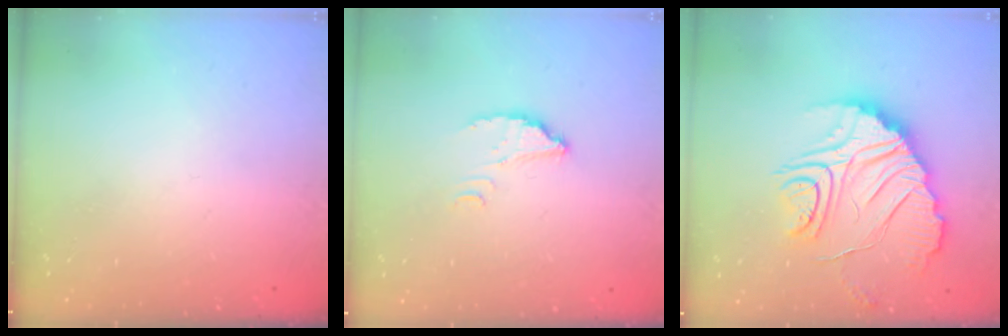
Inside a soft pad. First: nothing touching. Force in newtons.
{"total": 2.6, "press": 2.6, "slide": 0.2}
{"total": 18.5, "press": 18.4, "slide": 2.3}